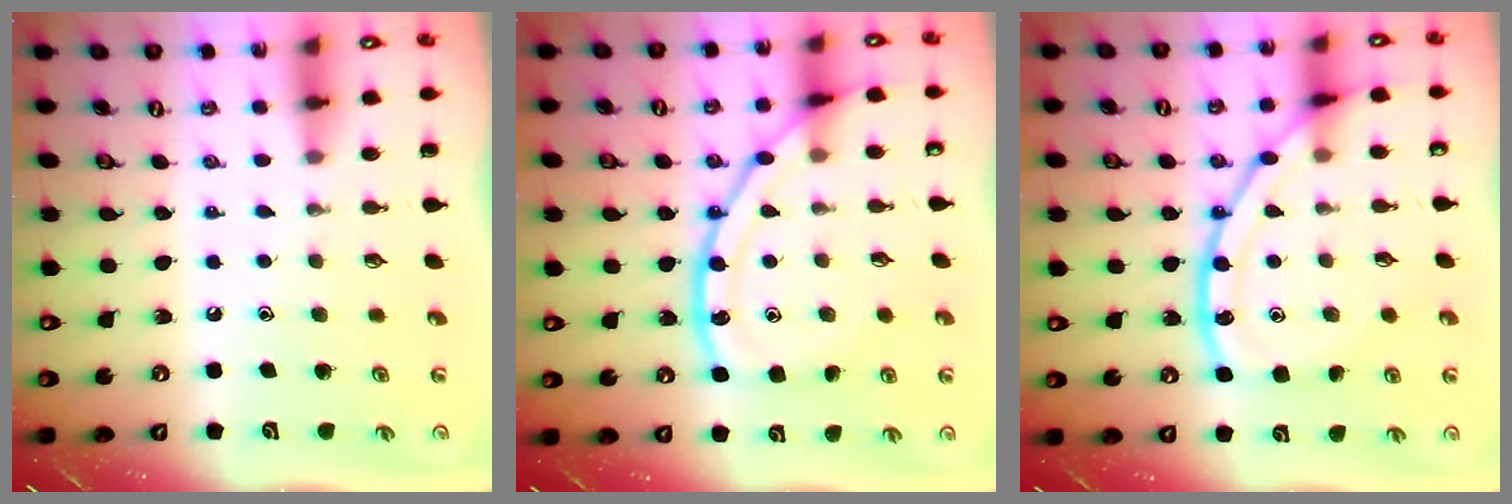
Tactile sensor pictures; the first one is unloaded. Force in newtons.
{"total": 14.9, "press": 14.9, "slide": 0.8}
{"total": 14.9, "press": 14.9, "slide": 0.8}